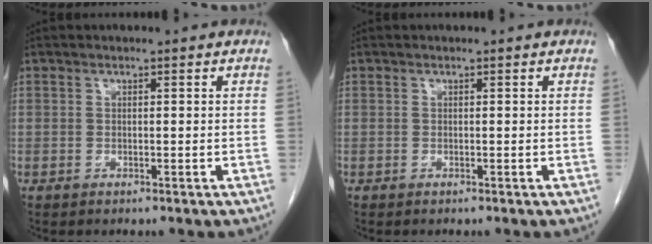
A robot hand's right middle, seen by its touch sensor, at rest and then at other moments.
{"total": 0.0}